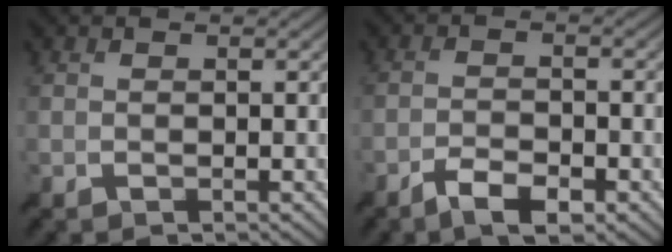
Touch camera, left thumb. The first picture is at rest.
{"total": 4.6, "force": [-3.1, 1.2, 3.1], "torque": [-0.063, 0.000, -0.058]}